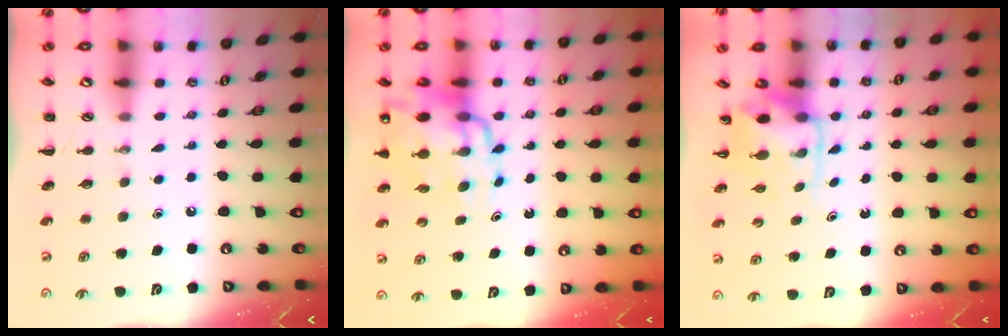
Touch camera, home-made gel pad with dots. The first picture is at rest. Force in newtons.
{"total": 15.9, "press": 15.3, "slide": 4.4}
{"total": 3.9, "press": 3.8, "slide": 0.7}